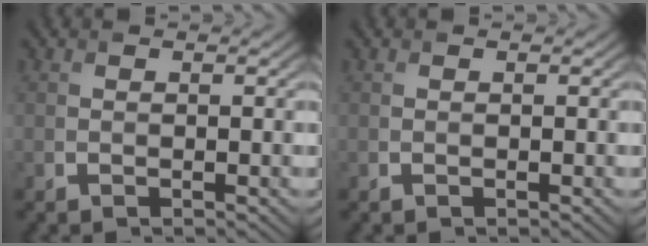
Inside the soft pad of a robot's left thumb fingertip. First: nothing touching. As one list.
[{"total": 0.0}]